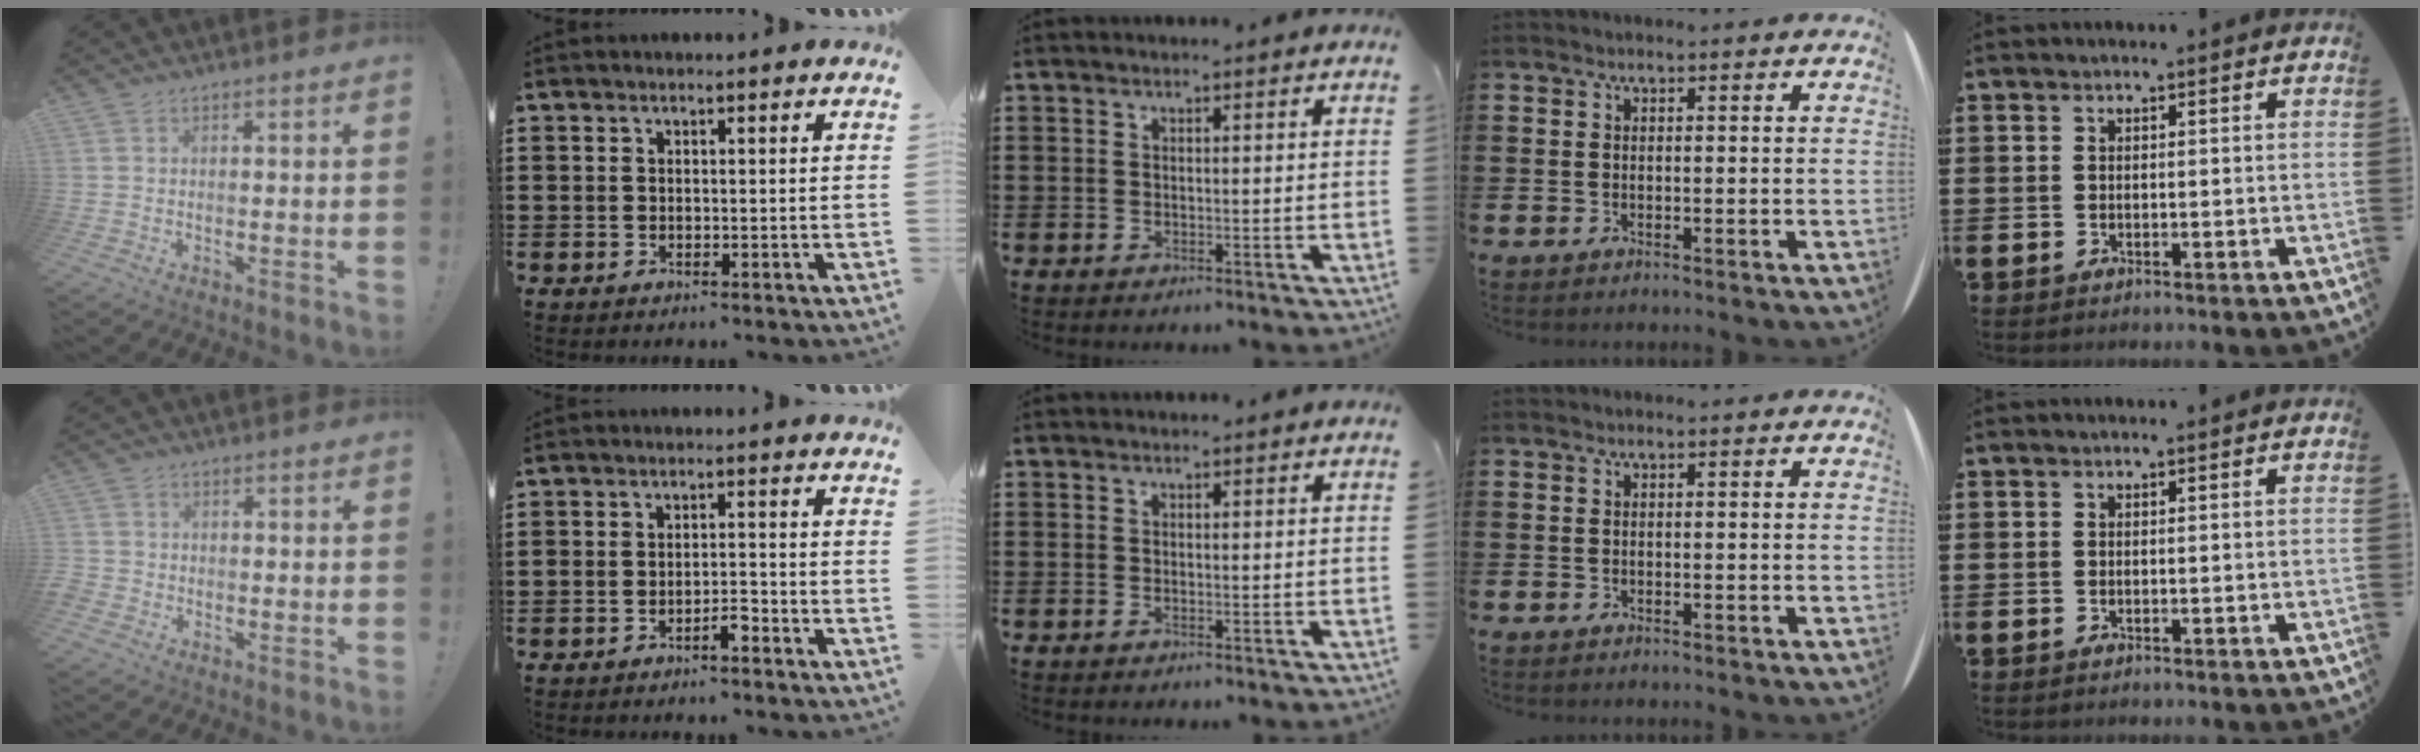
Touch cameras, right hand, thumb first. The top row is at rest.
{"thumb": {"total": 2.4, "force": [-1.5, 1.7, 0.7], "torque": [-0.009, 0.008, -0.027]}, "index": {"total": 2.5, "force": [-2.0, 0.4, 1.4], "torque": [-0.027, 0.002, -0.037]}}